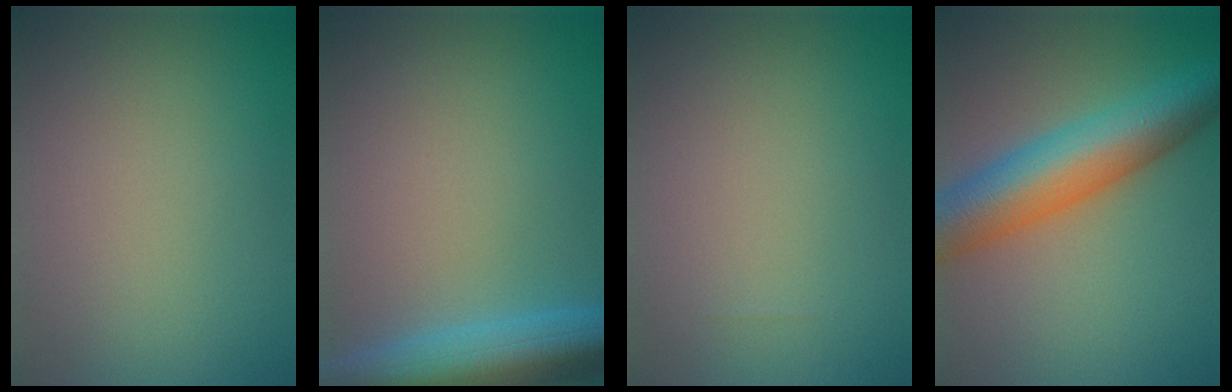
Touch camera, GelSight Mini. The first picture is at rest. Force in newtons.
{"total": 8.2, "press": 8.1, "slide": 0.4}
{"total": 0.0}
{"total": 9.5, "press": 9.5, "slide": 0.2}